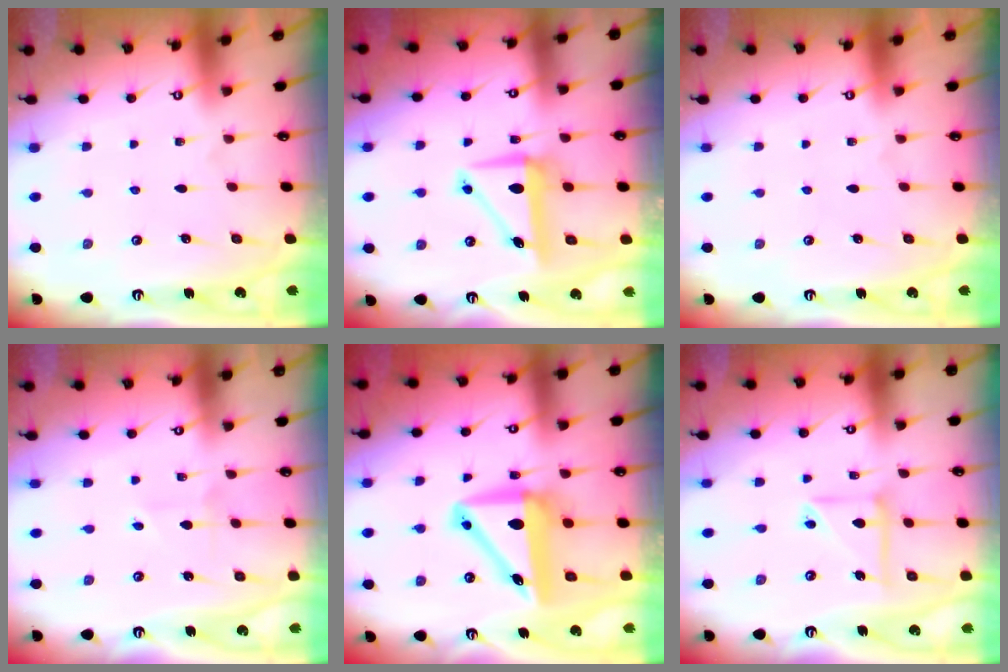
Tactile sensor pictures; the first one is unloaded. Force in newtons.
{"total": 7.1, "press": 7.0, "slide": 1.2}
{"total": 0.0}
{"total": 2.3, "press": 2.3, "slide": 0.3}
{"total": 10.9, "press": 10.6, "slide": 2.5}
{"total": 10.9, "press": 10.8, "slide": 1.0}